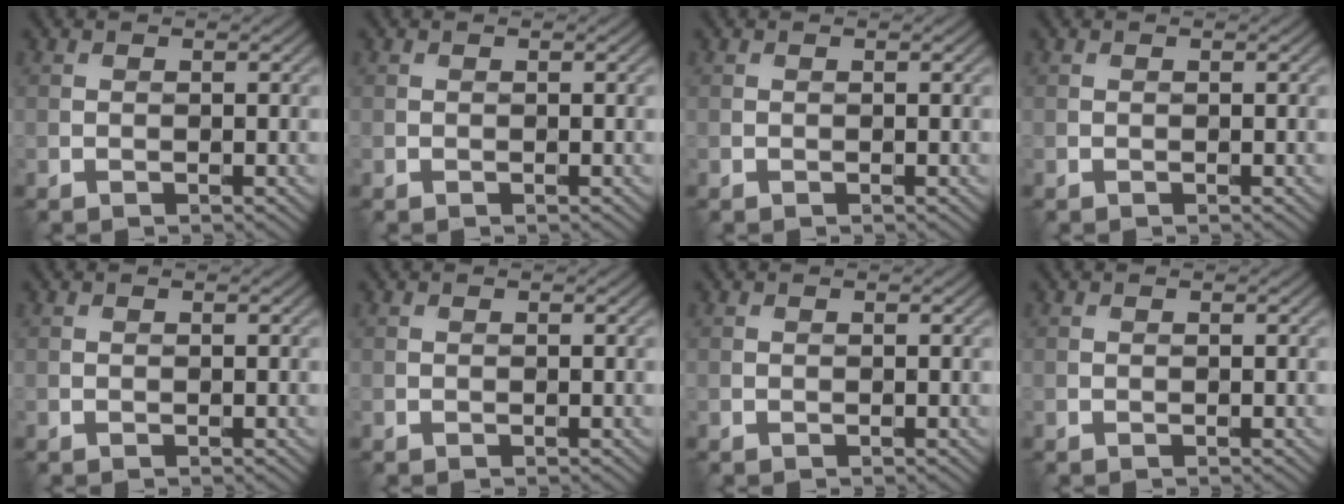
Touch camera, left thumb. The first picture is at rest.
{"total": 0.0}
{"total": 0.0}
{"total": 0.0}
{"total": 0.0}
{"total": 0.0}
{"total": 0.0}
{"total": 0.0}